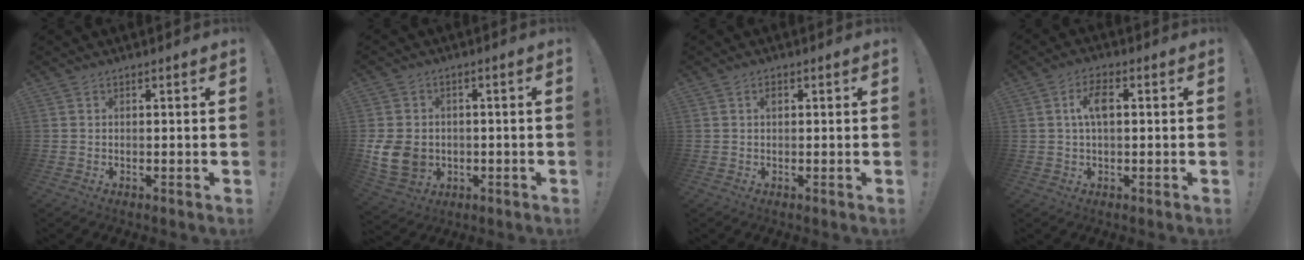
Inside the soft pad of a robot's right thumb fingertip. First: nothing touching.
{"total": 10.7, "force": [-1.2, 9.0, 5.6], "torque": [-0.106, 0.007, -0.017]}
{"total": 1.2, "force": [0.4, 0.8, 0.8], "torque": [-0.013, 0.003, 0.006]}
{"total": 5.9, "force": [1.1, 2.9, 5.1], "torque": [-0.088, 0.009, 0.016]}